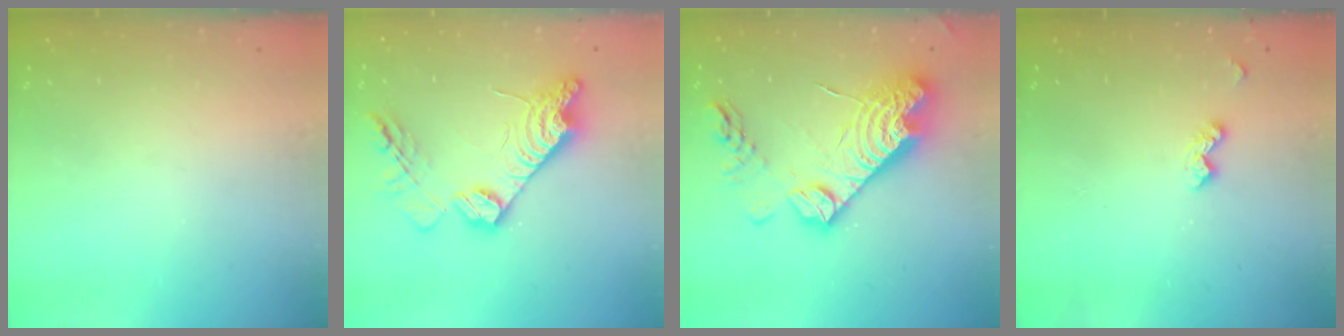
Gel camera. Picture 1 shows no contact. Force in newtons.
{"total": 16.3, "press": 16.3, "slide": 0.7}
{"total": 22.2, "press": 22.1, "slide": 1.7}
{"total": 4.6, "press": 4.5, "slide": 0.8}